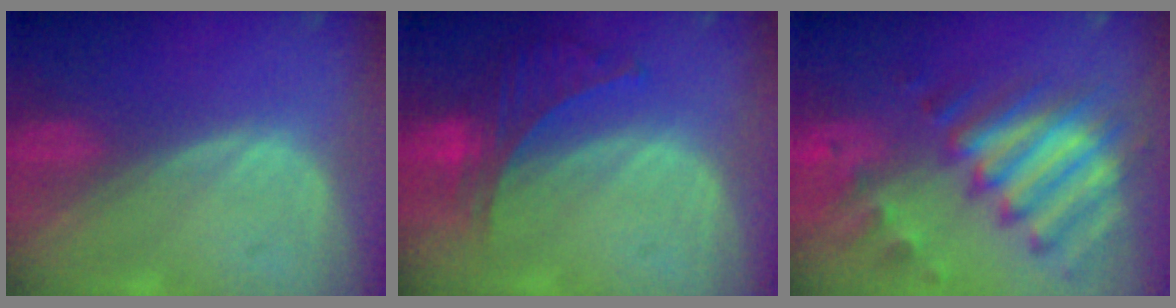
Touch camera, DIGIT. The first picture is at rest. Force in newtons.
{"total": 6.3, "press": 5.9, "slide": 2.3}
{"total": 11.6, "press": 10.1, "slide": 5.7}